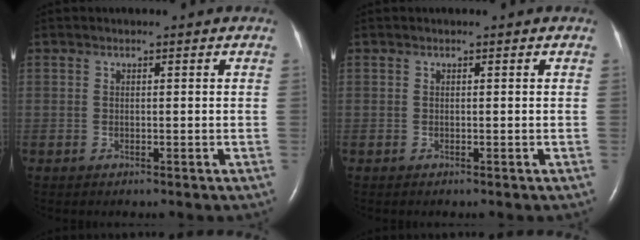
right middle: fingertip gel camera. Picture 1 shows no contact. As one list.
[{"total": 0.0}]